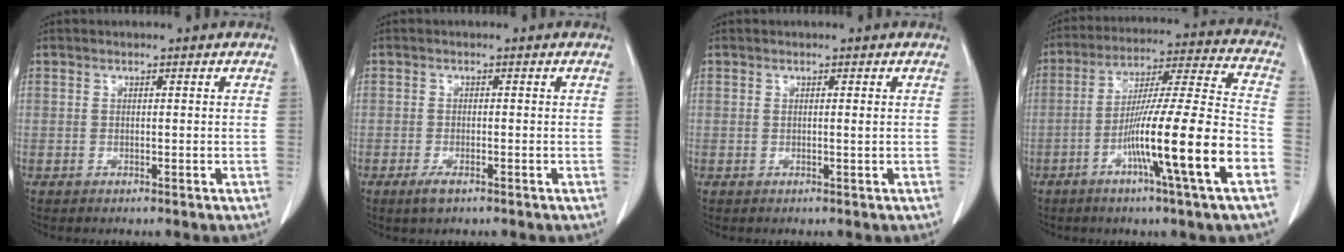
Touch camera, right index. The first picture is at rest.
{"total": 2.0, "force": [-1.3, 0.6, 1.4], "torque": [-0.030, -0.003, -0.022]}
{"total": 0.5, "force": [0.1, -0.1, 0.5], "torque": [-0.010, -0.003, 0.002]}
{"total": 17.8, "force": [-6.9, -0.9, 16.4], "torque": [-0.280, -0.008, -0.117]}